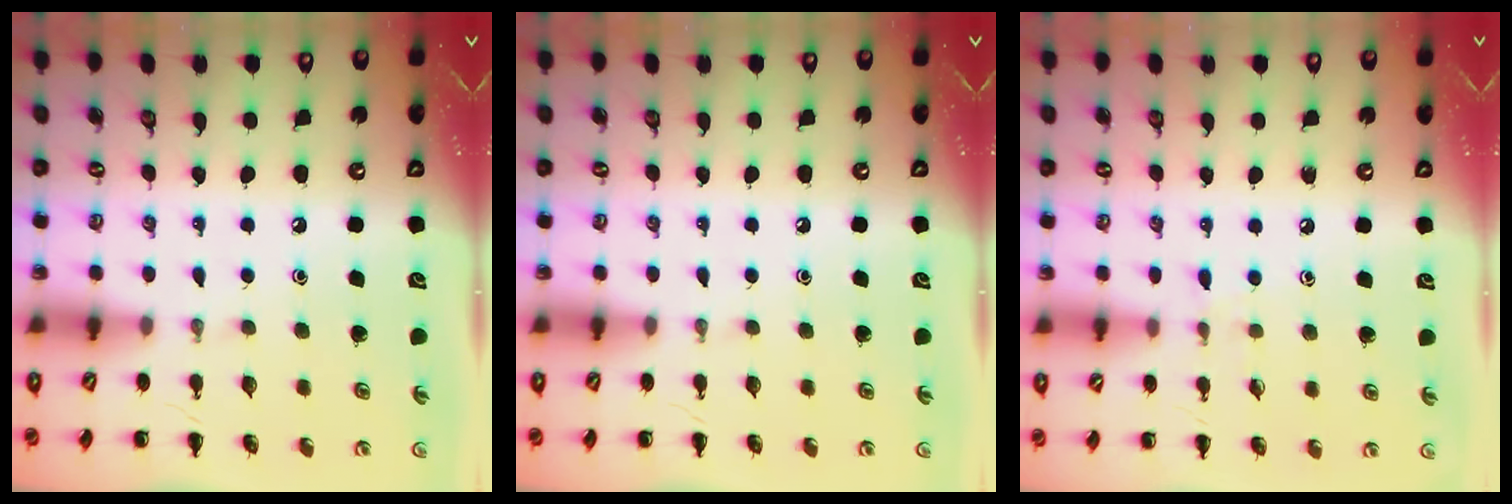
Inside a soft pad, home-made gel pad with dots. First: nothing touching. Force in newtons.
{"total": 0.0}
{"total": 5.8, "press": 5.3, "slide": 2.4}